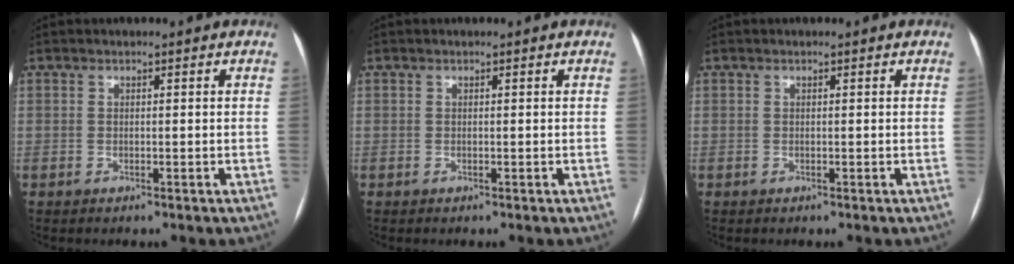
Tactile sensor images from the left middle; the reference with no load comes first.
{"total": 0.0}
{"total": 0.0}